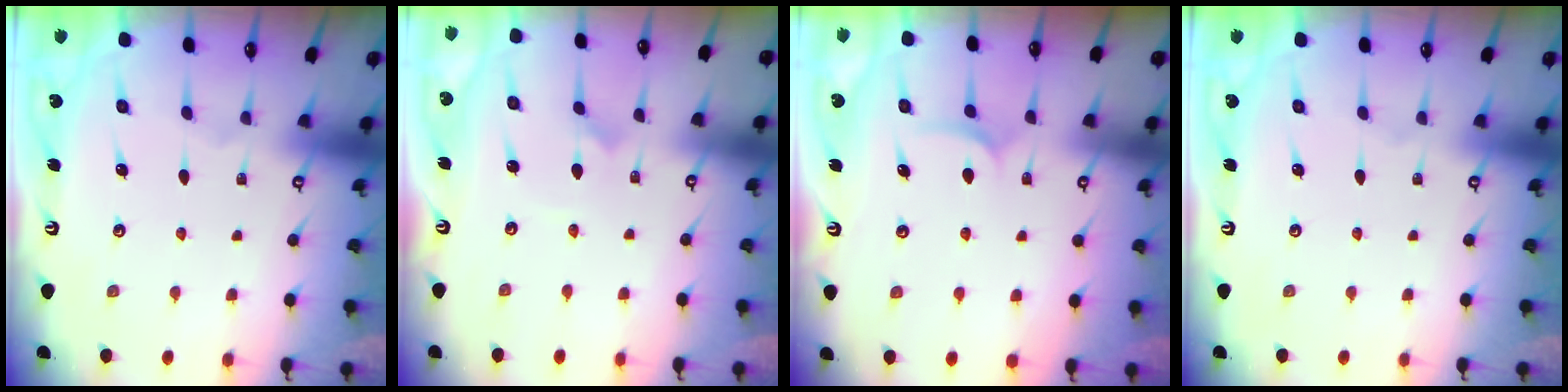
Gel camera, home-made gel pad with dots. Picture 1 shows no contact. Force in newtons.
{"total": 1.7, "press": 1.7, "slide": 0.1}
{"total": 6.3, "press": 6.3, "slide": 0.4}
{"total": 0.0}